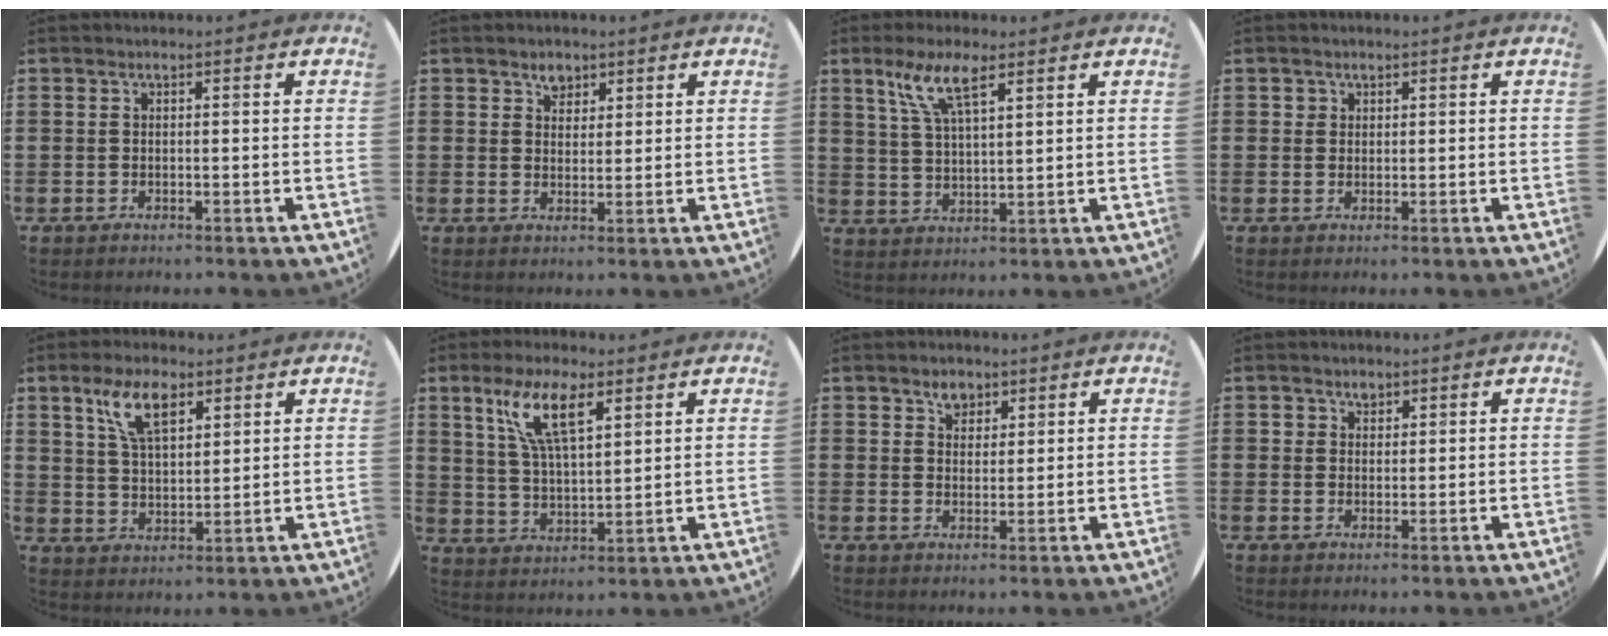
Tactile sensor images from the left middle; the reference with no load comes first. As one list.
[{"total": 2.3, "force": [1.8, 1.4, 0.5], "torque": [0.006, -0.002, 0.031]}, {"total": 6.7, "force": [4.5, 1.7, 4.7], "torque": [-0.105, 0.003, 0.078]}, {"total": 1.1, "force": [0.8, 0.8, 0.1], "torque": [0.006, -0.001, 0.015]}, {"total": 7.6, "force": [4.5, 3.4, 5.0], "torque": [-0.104, 0.007, 0.080]}, {"total": 8.9, "force": [5.6, 2.7, 6.4], "torque": [-0.142, -0.002, 0.098]}, {"total": 2.7, "force": [2.1, 1.7, 0.6], "torque": [0.001, -0.002, 0.036]}, {"total": 1.8, "force": [1.3, 1.2, 0.2], "torque": [0.020, -0.006, 0.020]}]